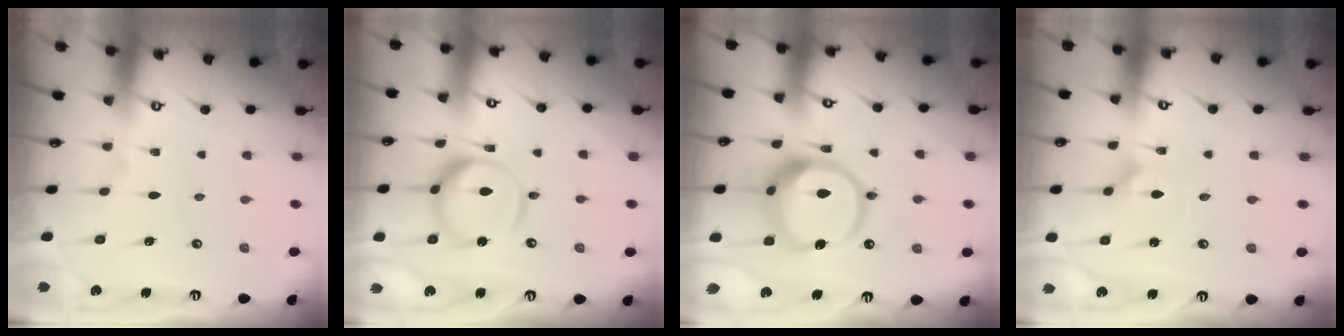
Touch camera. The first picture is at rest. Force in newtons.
{"total": 14.0, "press": 13.9, "slide": 1.4}
{"total": 16.7, "press": 16.5, "slide": 2.2}
{"total": 1.9, "press": 1.9, "slide": 0.2}